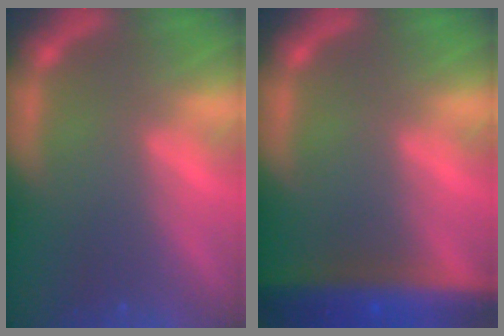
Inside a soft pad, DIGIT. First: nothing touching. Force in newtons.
{"total": 9.0}